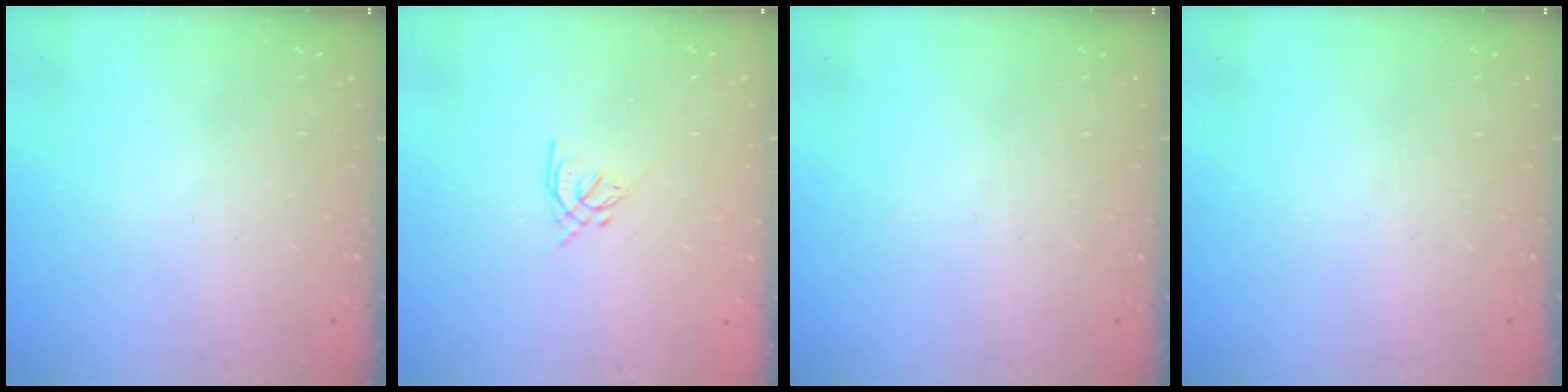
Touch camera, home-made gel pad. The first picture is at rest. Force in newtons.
{"total": 1.6, "press": 1.5, "slide": 0.5}
{"total": 0.0}
{"total": 0.0}